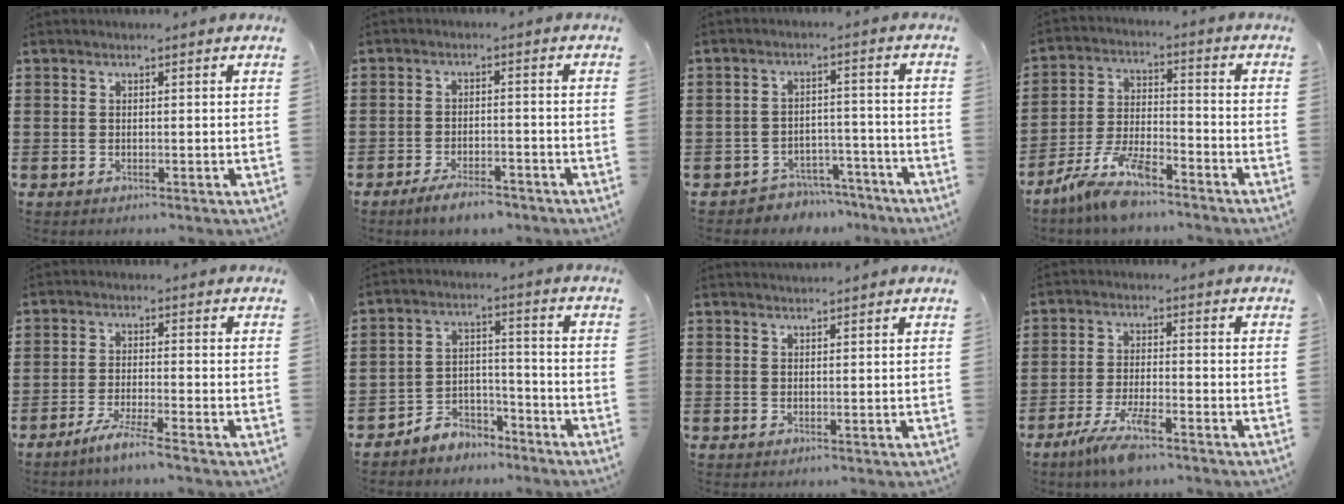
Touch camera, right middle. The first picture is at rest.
{"total": 4.1, "force": [-3.5, 0.9, 2.0], "torque": [-0.039, 0.003, -0.068]}
{"total": 4.2, "force": [-4.1, 1.0, 0.0], "torque": [-0.007, 0.011, -0.086]}
{"total": 8.7, "force": [-7.0, 1.9, 4.7], "torque": [-0.105, 0.003, -0.138]}
{"total": 4.1, "force": [-3.4, -0.5, 2.3], "torque": [-0.050, -0.009, -0.065]}
{"total": 4.7, "force": [-4.4, 1.6, 0.1], "torque": [-0.008, 0.007, -0.094]}
{"total": 1.0, "force": [1.0, -0.1, 0.0], "torque": [-0.001, -0.004, 0.021]}
{"total": 6.6, "force": [-4.4, 1.1, 4.8], "torque": [-0.102, -0.012, -0.083]}